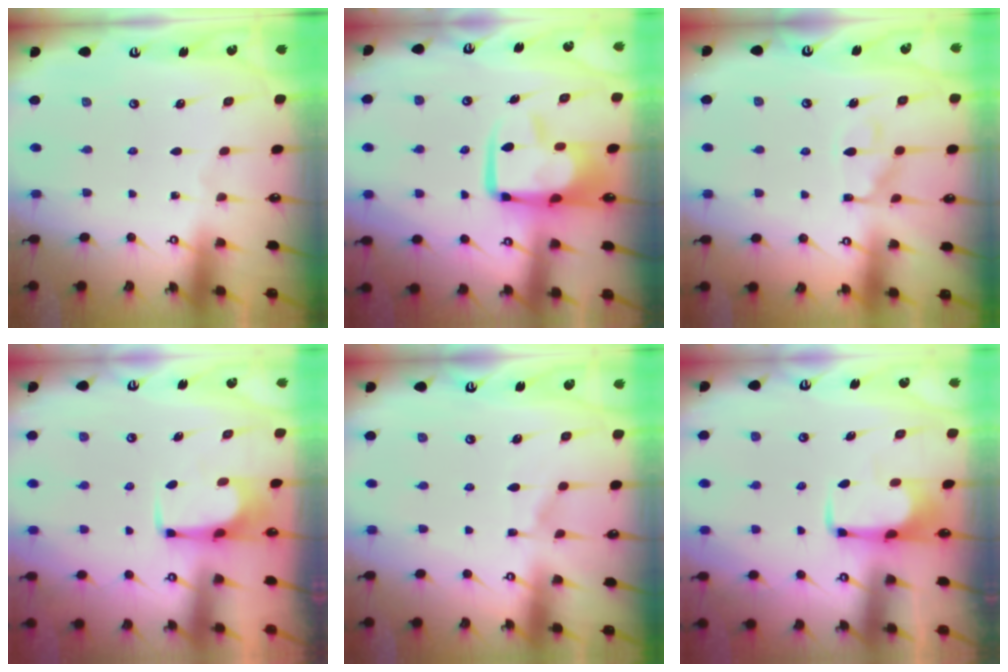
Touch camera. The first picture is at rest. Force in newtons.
{"total": 11.4, "press": 11.2, "slide": 2.1}
{"total": 10.4, "press": 10.4, "slide": 1.1}
{"total": 4.1, "press": 4.1, "slide": 0.5}
{"total": 6.5, "press": 6.4, "slide": 0.8}
{"total": 1.7, "press": 1.7, "slide": 0.5}